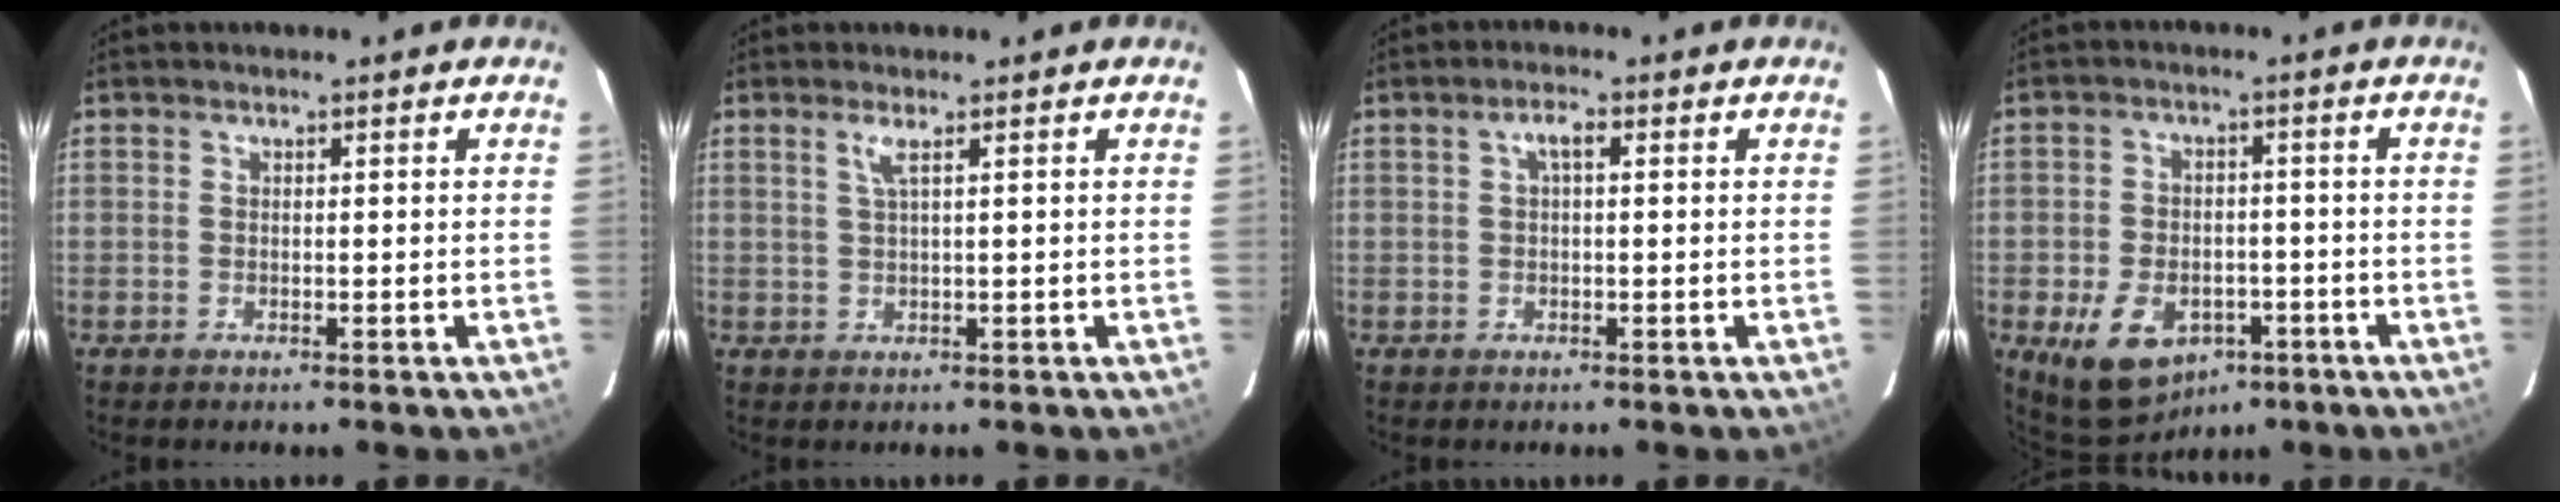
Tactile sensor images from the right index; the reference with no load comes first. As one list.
[{"total": 1.8, "force": [0.8, -0.4, 1.5], "torque": [-0.030, -0.001, 0.018]}, {"total": 2.1, "force": [0.4, 0.7, 2.0], "torque": [-0.039, 0.010, 0.007]}, {"total": 12.0, "force": [-6.0, 8.4, 6.2], "torque": [-0.143, -0.002, -0.075]}]